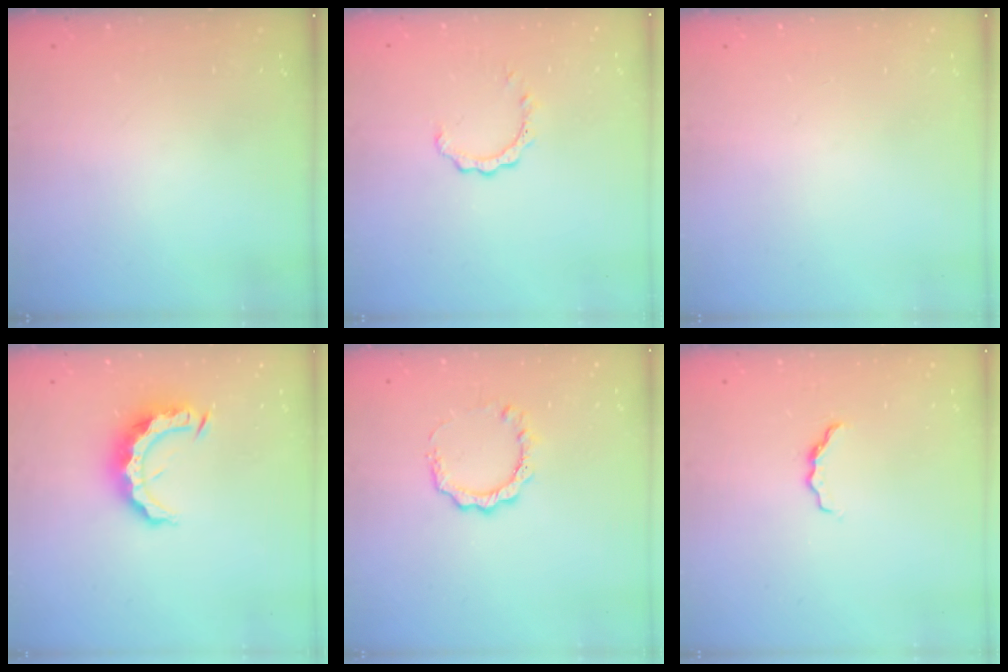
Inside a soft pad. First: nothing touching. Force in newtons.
{"total": 2.4, "press": 2.3, "slide": 0.3}
{"total": 0.0}
{"total": 11.0, "press": 10.9, "slide": 0.9}
{"total": 6.0, "press": 6.0, "slide": 0.4}
{"total": 3.8, "press": 3.7, "slide": 0.6}